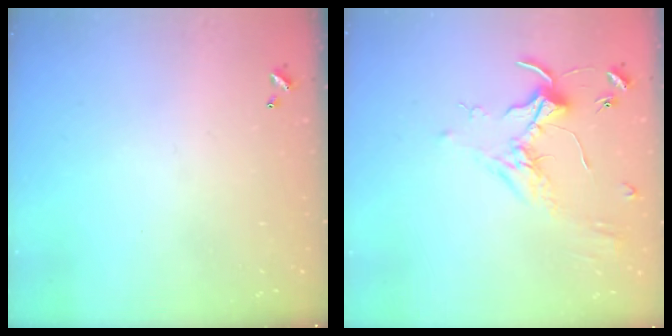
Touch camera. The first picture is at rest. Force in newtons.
{"total": 1.6, "press": 1.6, "slide": 0.4}